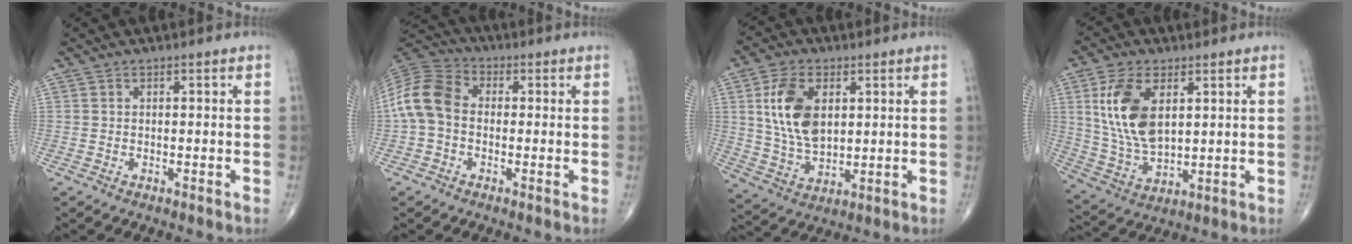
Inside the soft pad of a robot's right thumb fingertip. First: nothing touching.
{"total": 10.2, "force": [-0.6, 7.4, 6.9], "torque": [-0.135, 0.028, -0.026]}
{"total": 12.4, "force": [3.0, 7.3, 9.5], "torque": [-0.171, -0.013, 0.062]}
{"total": 13.7, "force": [3.9, 7.4, 10.9], "torque": [-0.215, -0.017, 0.084]}